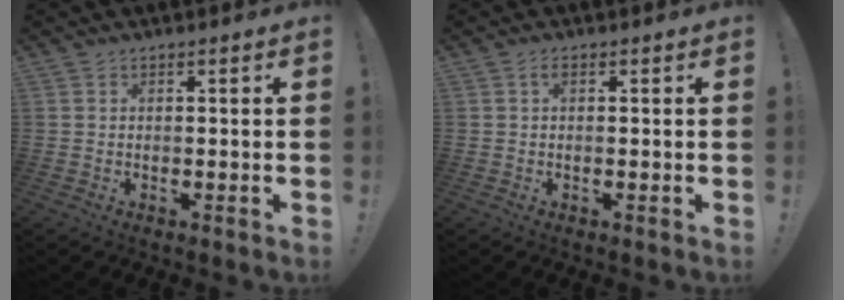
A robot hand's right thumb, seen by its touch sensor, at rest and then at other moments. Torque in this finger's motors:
{"motor_torque": [-0.08, 0.07, 0.09, 0.00, 0.00]}